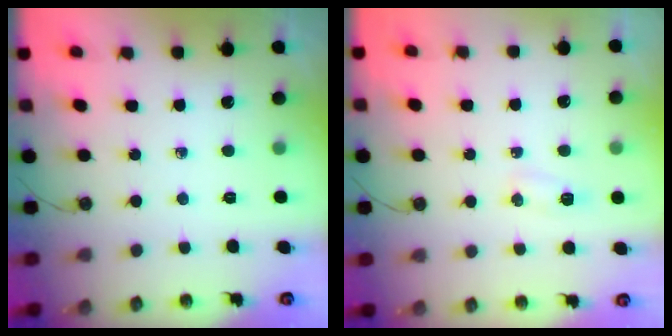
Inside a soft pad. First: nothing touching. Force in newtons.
{"total": 4.2, "press": 4.1, "slide": 0.6}